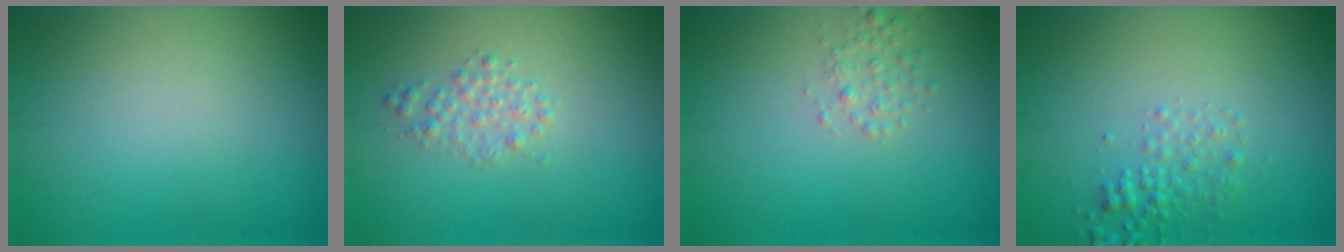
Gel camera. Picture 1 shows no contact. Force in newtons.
{"total": 1.6, "press": 1.6, "slide": 0.1}
{"total": 1.5, "press": 1.5, "slide": 0.1}
{"total": 1.8, "press": 1.8, "slide": 0.1}